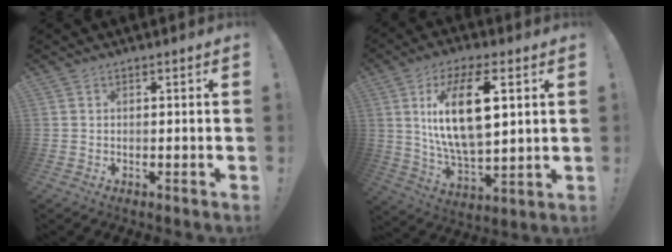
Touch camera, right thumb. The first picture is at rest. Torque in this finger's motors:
{"motor_torque": [-0.20, 2.17, 1.28, 1.30, 0.23]}